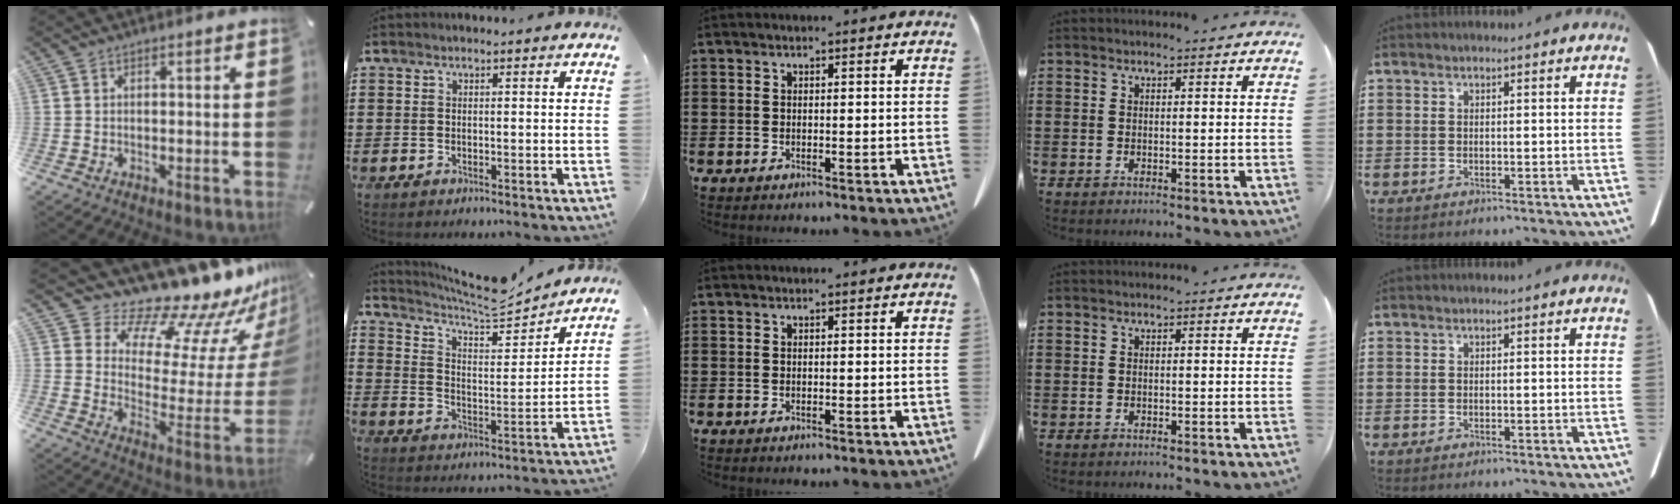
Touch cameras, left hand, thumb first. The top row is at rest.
{"thumb": {"total": 17.4, "force": [15.9, 5.1, 4.6], "torque": [-0.077, -0.153, 0.262]}, "index": {"total": 7.1, "force": [6.6, 0.9, 2.6], "torque": [-0.077, -0.044, 0.110]}}